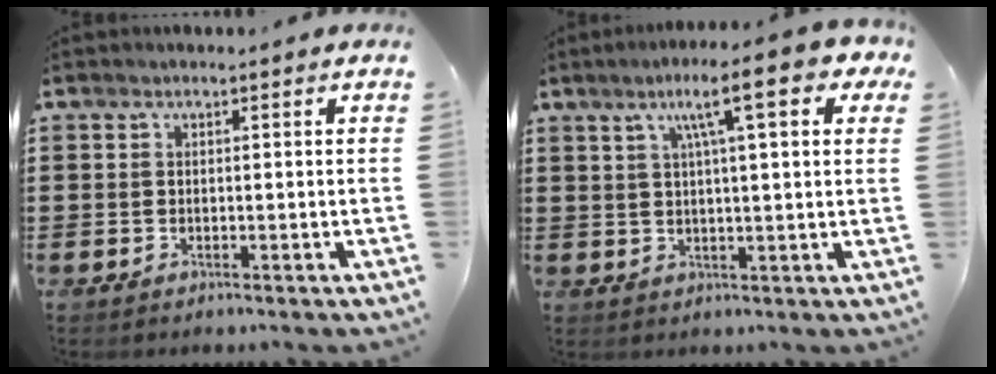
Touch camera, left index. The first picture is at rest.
{"total": 10.1, "force": [5.1, 1.4, 8.6], "torque": [-0.153, -0.001, 0.079]}